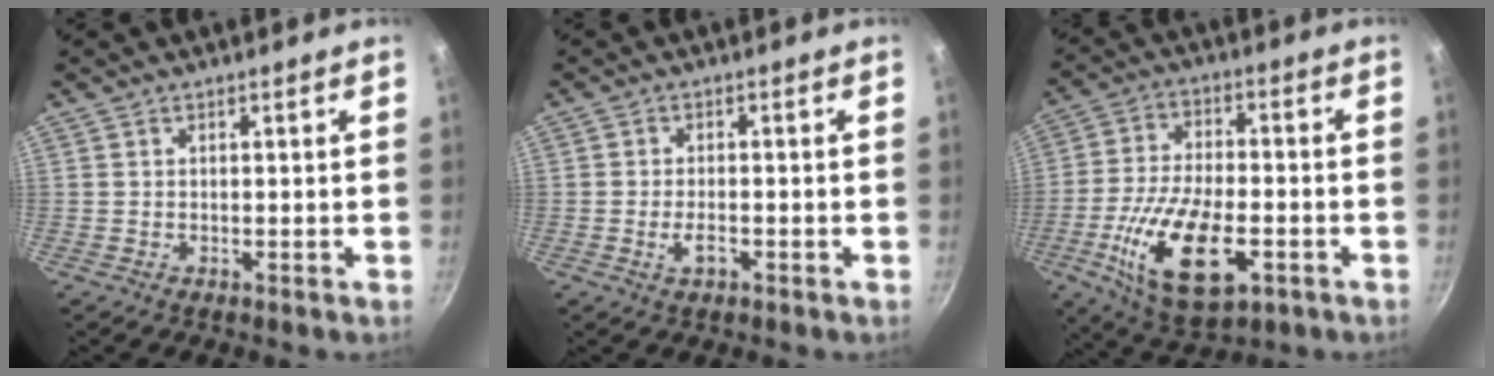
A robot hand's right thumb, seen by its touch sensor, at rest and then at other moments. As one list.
[{"total": 3.1, "force": [-1.3, 1.5, 2.4], "torque": [-0.043, 0.009, -0.024]}, {"total": 18.0, "force": [-5.9, 8.6, 14.6], "torque": [-0.266, 0.012, -0.101]}]